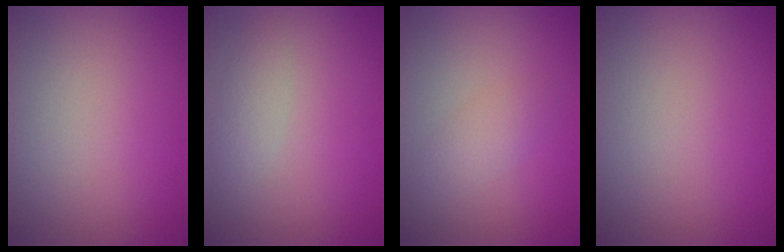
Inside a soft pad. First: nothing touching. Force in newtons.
{"total": 1.4, "press": 1.4, "slide": 0.1}
{"total": 1.5, "press": 1.5, "slide": 0.0}
{"total": 0.0}